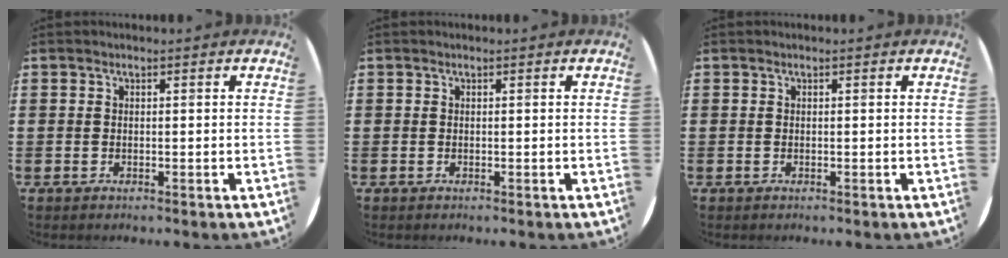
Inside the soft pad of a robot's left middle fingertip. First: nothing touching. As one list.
[{"total": 0.0}, {"total": 0.0}]